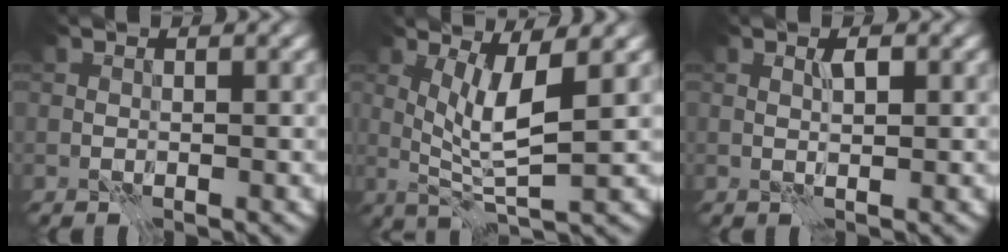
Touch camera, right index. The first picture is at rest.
{"total": 4.3, "force": [1.7, 0.2, 4.0], "torque": [-0.076, -0.009, 0.038]}
{"total": 0.9, "force": [0.6, -0.2, 0.6], "torque": [-0.012, 0.003, 0.009]}